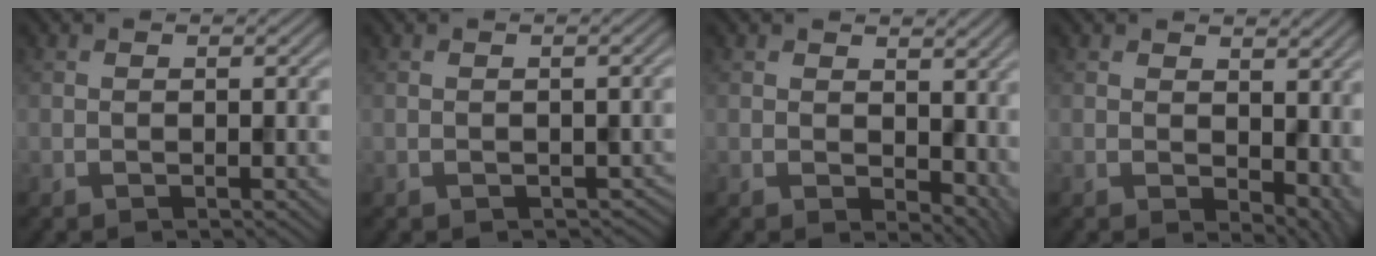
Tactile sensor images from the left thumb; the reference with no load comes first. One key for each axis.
{"total": 1.4, "fx": -0.5, "fy": 1.2, "fz": 0.6, "tx": -0.016, "ty": -0.013, "tz": -0.006}
{"total": 7.1, "fx": 1.4, "fy": 5.0, "fz": 4.9, "tx": -0.085, "ty": -0.025, "tz": 0.038}
{"total": 7.8, "fx": 0.8, "fy": 5.4, "fz": 5.7, "tx": -0.090, "ty": -0.029, "tz": 0.036}